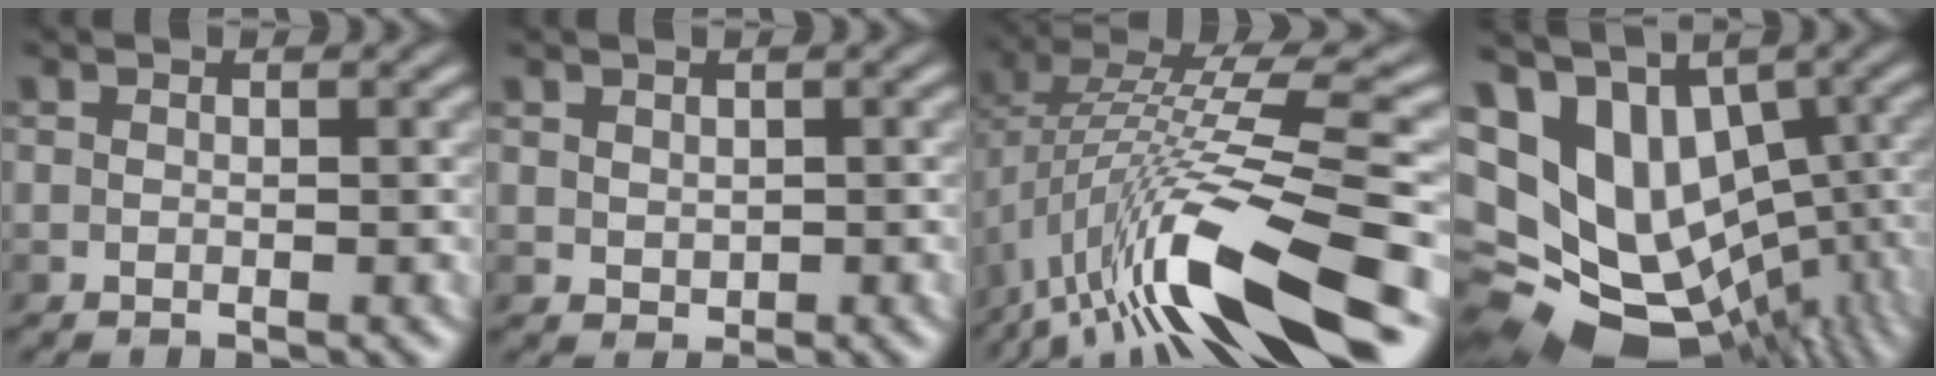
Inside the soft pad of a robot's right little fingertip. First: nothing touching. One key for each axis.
{"total": 0.8, "fx": 0.4, "fy": 0.7, "fz": 0.0, "tx": -0.007, "ty": -0.002, "tz": 0.013}
{"total": 11.7, "fx": -6.0, "fy": 2.6, "fz": 9.8, "tx": -0.182, "ty": 0.021, "tz": -0.106}
{"total": 14.3, "fx": -1.0, "fy": 10.8, "fz": 9.4, "tx": -0.156, "ty": -0.017, "tz": 0.036}